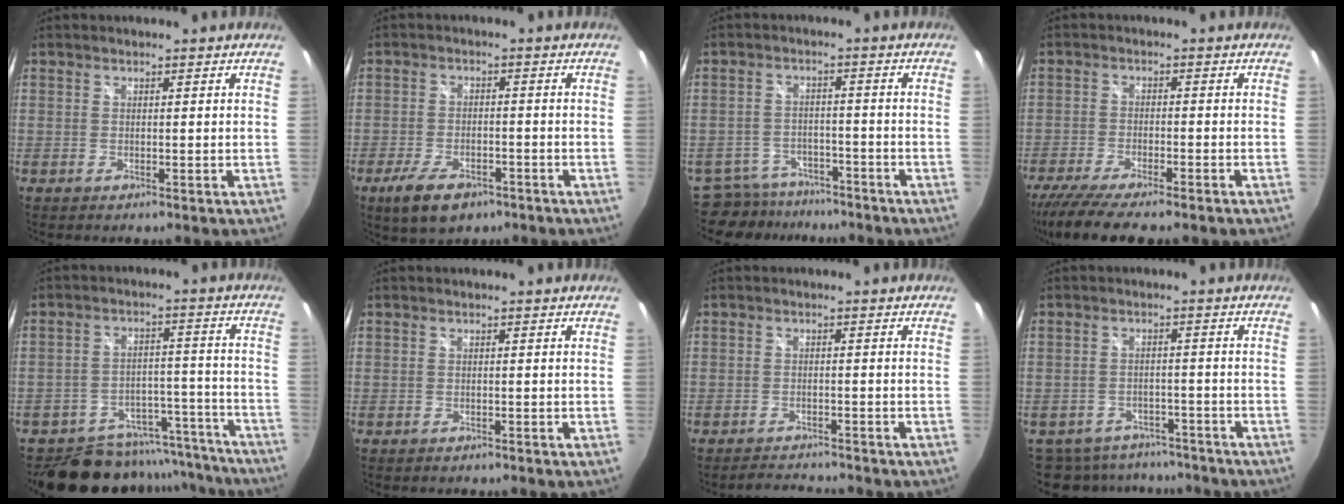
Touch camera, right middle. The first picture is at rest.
{"total": 8.4, "force": [-5.4, 4.0, 5.0], "torque": [-0.118, -0.012, -0.087]}
{"total": 9.9, "force": [-8.6, 4.6, 2.0], "torque": [-0.060, 0.005, -0.126]}
{"total": 12.3, "force": [-10.0, 2.1, 6.8], "torque": [-0.149, -0.042, -0.165]}
{"total": 16.0, "force": [-13.8, 7.4, 3.0], "torque": [-0.059, 0.050, -0.174]}
{"total": 1.1, "force": [-1.0, 0.3, 0.2], "torque": [-0.008, -0.002, -0.014]}
{"total": 3.8, "force": [-3.8, 0.5, 0.3], "torque": [-0.019, 0.006, -0.061]}
{"total": 13.0, "force": [-10.9, 6.3, 3.3], "torque": [-0.089, 0.009, -0.148]}